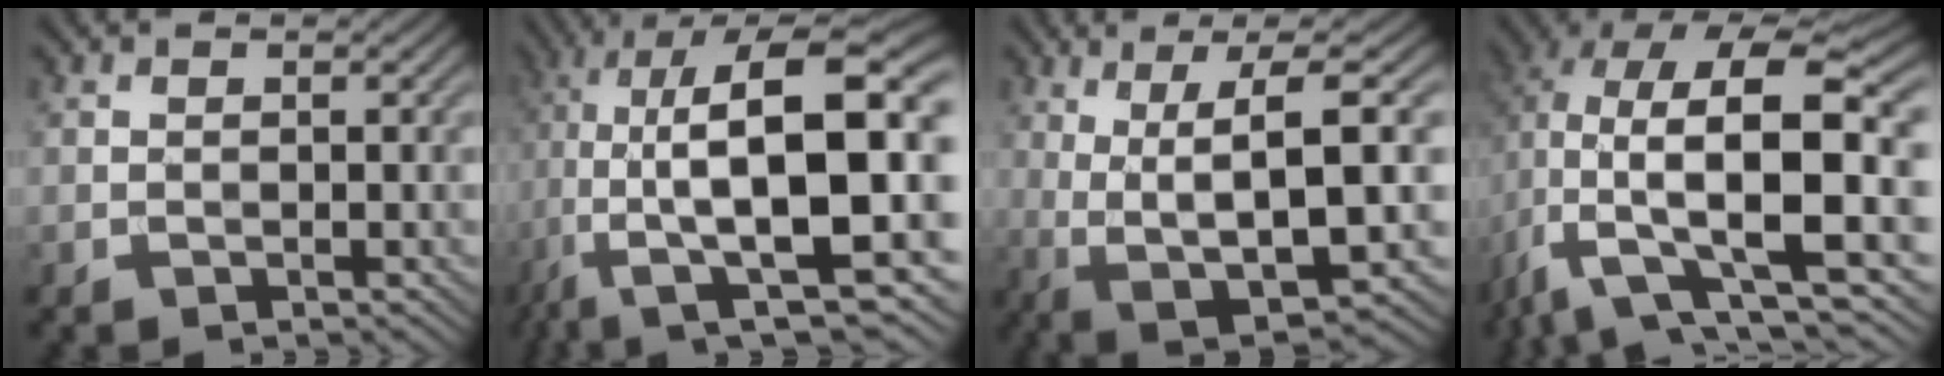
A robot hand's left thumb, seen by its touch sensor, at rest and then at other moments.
{"total": 18.6, "force": [0.1, 8.6, 16.5], "torque": [-0.306, 0.008, 0.000]}
{"total": 10.9, "force": [0.7, 2.5, 10.5], "torque": [-0.189, 0.017, 0.027]}
{"total": 15.9, "force": [-0.2, 8.0, 13.7], "torque": [-0.270, -0.021, 0.001]}